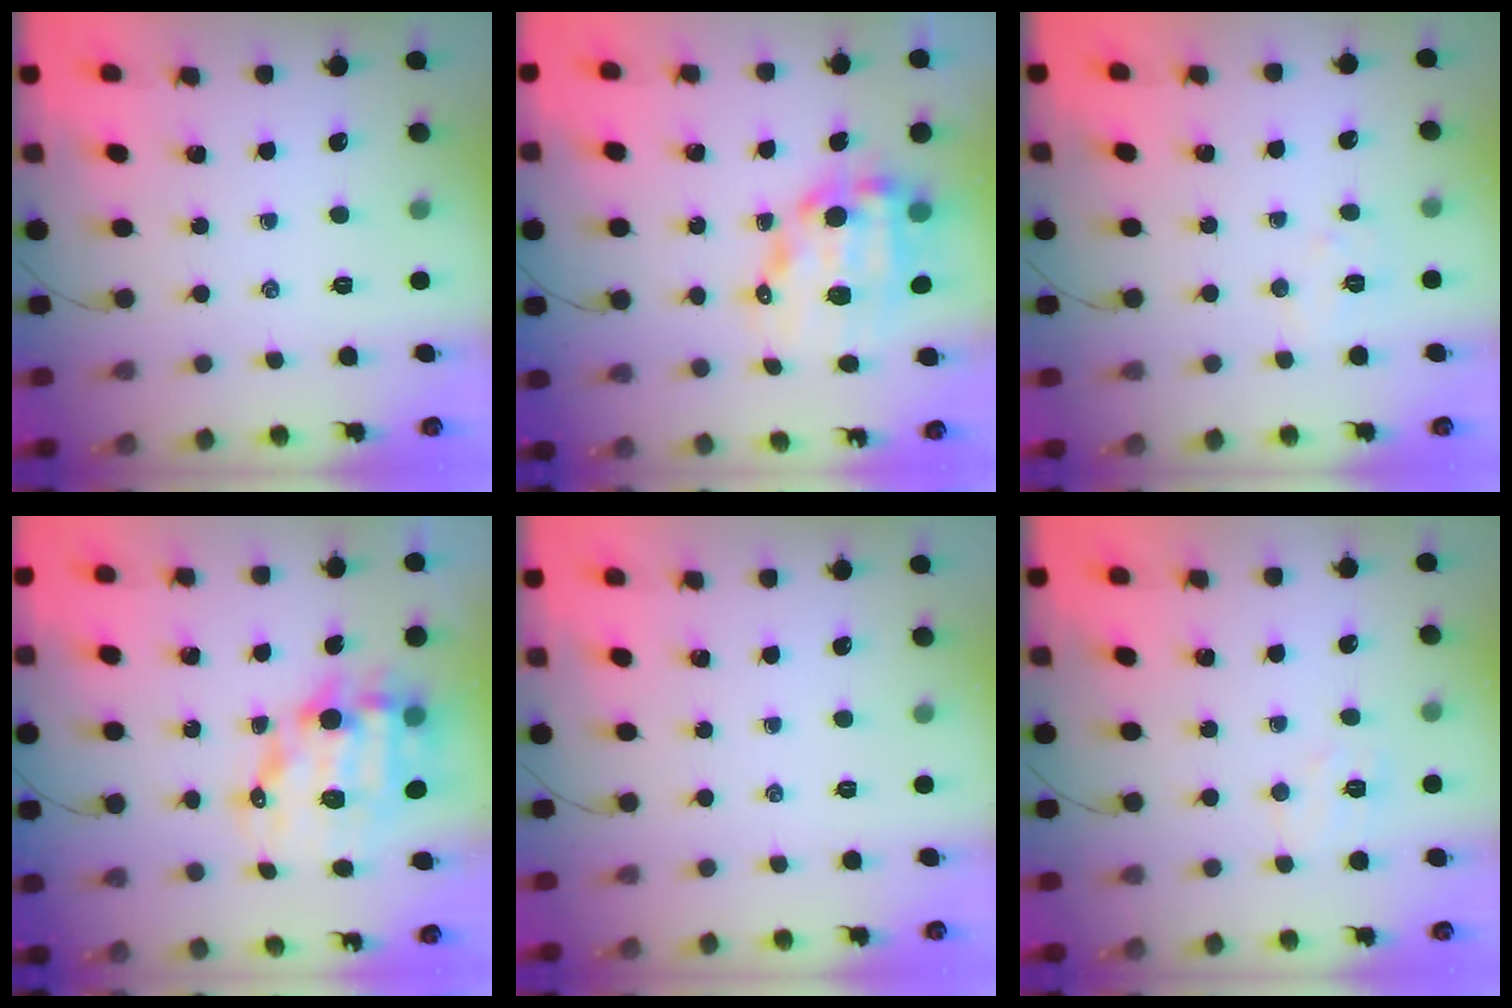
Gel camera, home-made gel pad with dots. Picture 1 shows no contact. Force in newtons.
{"total": 12.3, "press": 11.9, "slide": 3.0}
{"total": 4.7, "press": 4.6, "slide": 1.0}
{"total": 13.9, "press": 13.5, "slide": 3.0}
{"total": 0.0}
{"total": 5.2, "press": 5.1, "slide": 1.1}